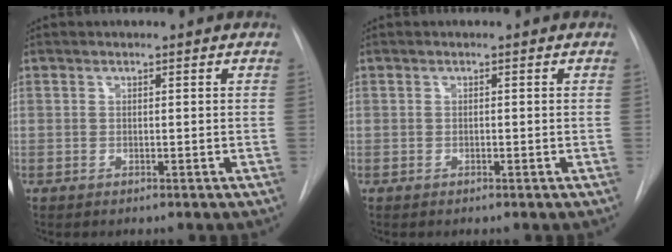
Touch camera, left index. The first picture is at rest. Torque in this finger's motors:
{"motor_torque": [-0.39, 0.24, -0.02, -0.01]}